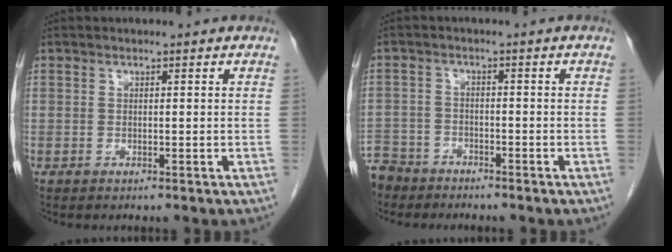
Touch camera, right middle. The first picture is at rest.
{"total": 7.5, "force": [-6.4, 3.8, 0.8], "torque": [-0.030, -0.007, -0.118]}